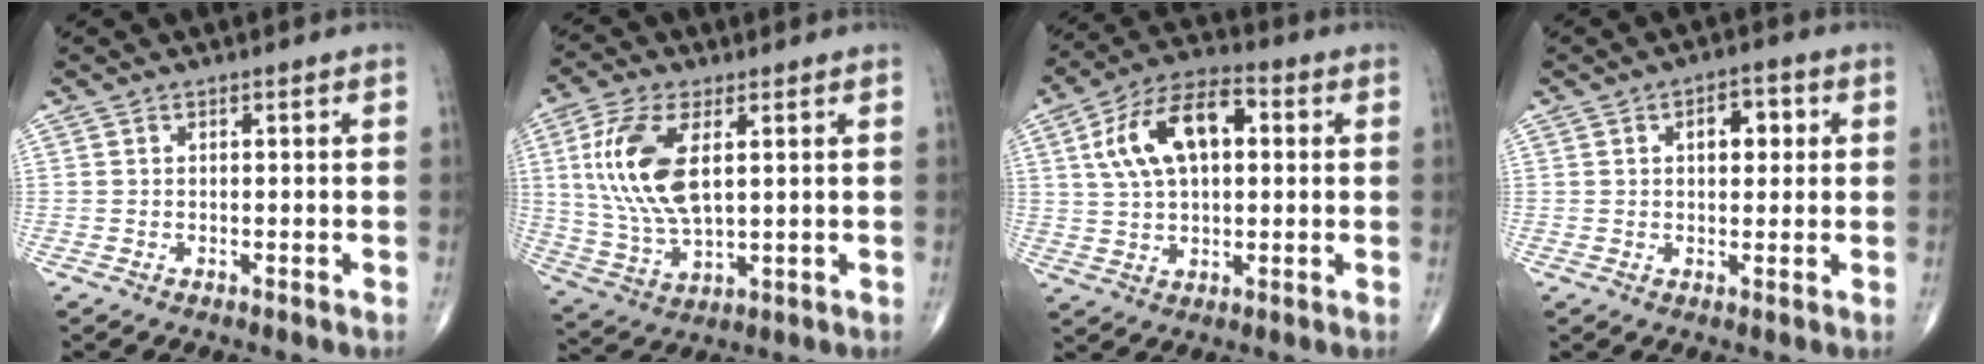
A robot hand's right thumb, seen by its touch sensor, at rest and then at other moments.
{"total": 14.5, "force": [3.3, 6.8, 12.4], "torque": [-0.264, -0.009, 0.071]}
{"total": 14.5, "force": [3.3, 7.8, 11.7], "torque": [-0.210, 0.024, 0.055]}
{"total": 5.6, "force": [1.4, 3.2, 4.3], "torque": [-0.040, 0.005, 0.016]}